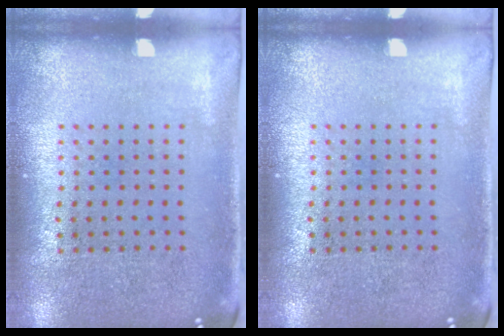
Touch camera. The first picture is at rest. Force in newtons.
{"total": 0.0}